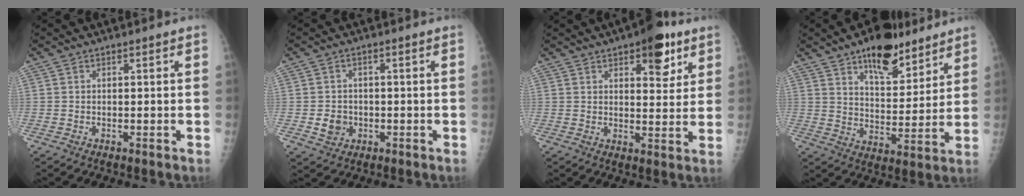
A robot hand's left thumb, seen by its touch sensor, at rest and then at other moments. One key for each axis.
{"total": 3.7, "fx": -0.8, "fy": 3.2, "fz": 1.5, "tx": -0.010, "ty": 0.004, "tz": -0.009}
{"total": 9.3, "fx": 5.2, "fy": 4.2, "fz": 6.5, "tx": -0.057, "ty": -0.022, "tz": 0.067}
{"total": 14.1, "fx": 9.5, "fy": 6.3, "fz": 8.3, "tx": -0.083, "ty": -0.055, "tz": 0.149}